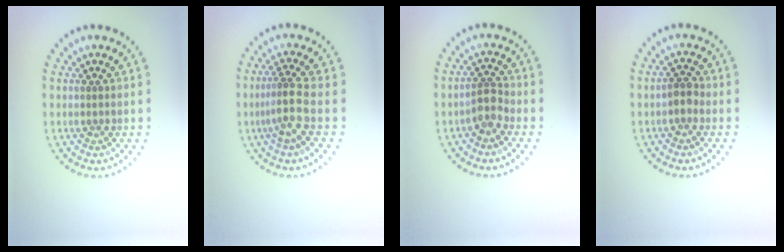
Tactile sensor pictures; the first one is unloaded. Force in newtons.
{"total": 3.0, "press": 2.2, "slide": 2.0}
{"total": 2.1, "press": 1.7, "slide": 1.1}
{"total": 1.4, "press": 1.3, "slide": 0.5}